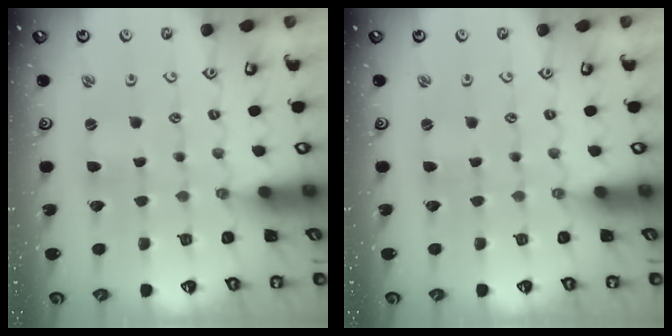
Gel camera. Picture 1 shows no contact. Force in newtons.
{"total": 0.7, "press": 0.6, "slide": 0.1}